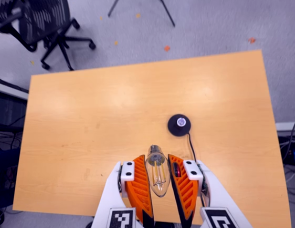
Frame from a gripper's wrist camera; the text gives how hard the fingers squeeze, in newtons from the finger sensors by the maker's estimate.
{"total": 12.5, "left": 13.8, "right": 11.1}